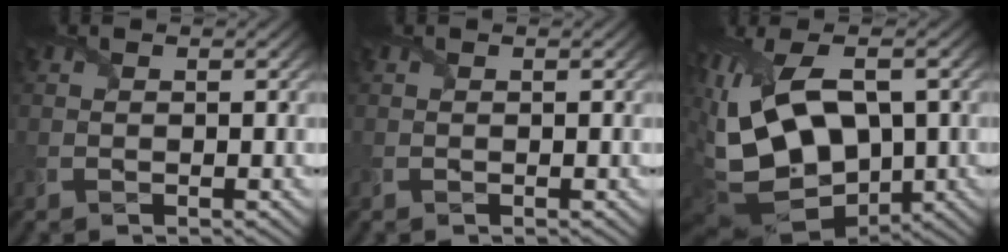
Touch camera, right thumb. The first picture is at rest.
{"total": 0.0}
{"total": 19.3, "force": [-1.2, 10.8, 16.0], "torque": [-0.335, -0.019, 0.016]}